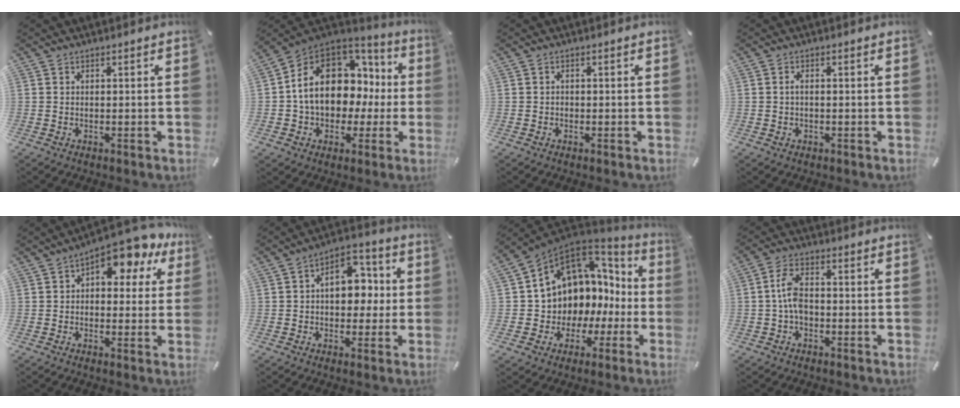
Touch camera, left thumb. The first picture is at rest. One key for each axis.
{"total": 15.6, "fx": 1.4, "fy": 12.1, "fz": 9.6, "tx": -0.176, "ty": -0.010, "tz": 0.025}
{"total": 0.6, "fx": -0.2, "fy": 0.5, "fz": 0.3, "tx": -0.006, "ty": 0.002, "tz": -0.006}
{"total": 1.5, "fx": -0.1, "fy": 0.9, "fz": 1.2, "tx": -0.025, "ty": 0.004, "tz": -0.003}
{"total": 10.4, "fx": 6.2, "fy": 5.3, "fz": 6.4, "tx": -0.085, "ty": -0.039, "tz": 0.106}
{"total": 11.4, "fx": 0.8, "fy": 7.8, "fz": 8.2, "tx": -0.099, "ty": 0.004, "tz": 0.012}
{"total": 10.5, "fx": 4.6, "fy": 8.9, "fz": 3.0, "tx": -0.070, "ty": -0.063, "tz": 0.096}
{"total": 6.0, "fx": -0.8, "fy": 3.5, "fz": 4.8, "tx": -0.105, "ty": 0.006, "tz": -0.018}